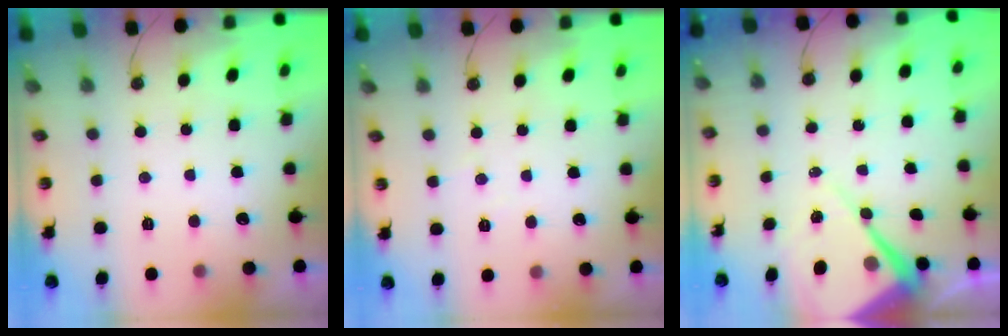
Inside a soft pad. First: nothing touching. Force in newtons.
{"total": 2.9, "press": 2.8, "slide": 0.7}
{"total": 9.6, "press": 9.6, "slide": 0.7}